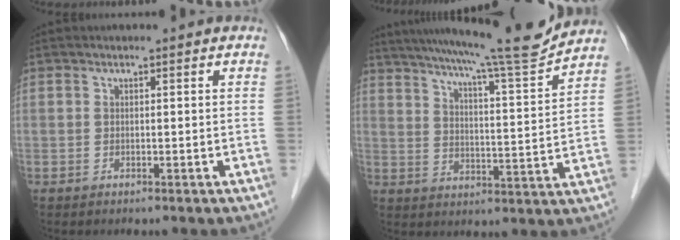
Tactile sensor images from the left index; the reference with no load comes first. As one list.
[{"total": 16.3, "force": [14.7, -1.4, 6.8], "torque": [-0.115, -0.028, 0.208]}]